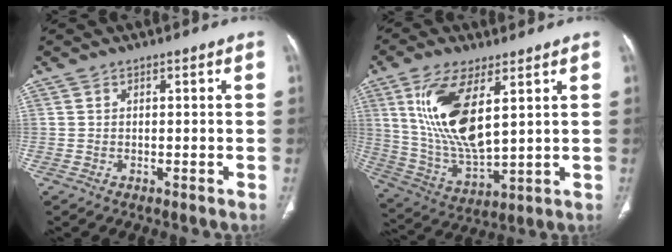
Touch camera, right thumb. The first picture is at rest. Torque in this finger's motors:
{"motor_torque": [2.08, 2.93, 1.51, 0.49, 0.59]}